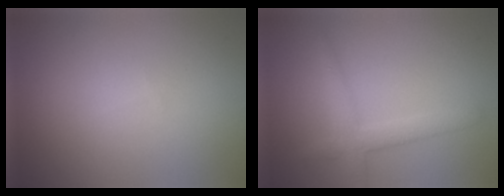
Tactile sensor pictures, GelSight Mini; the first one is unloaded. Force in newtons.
{"total": 2.6, "press": 2.6, "slide": 0.1}